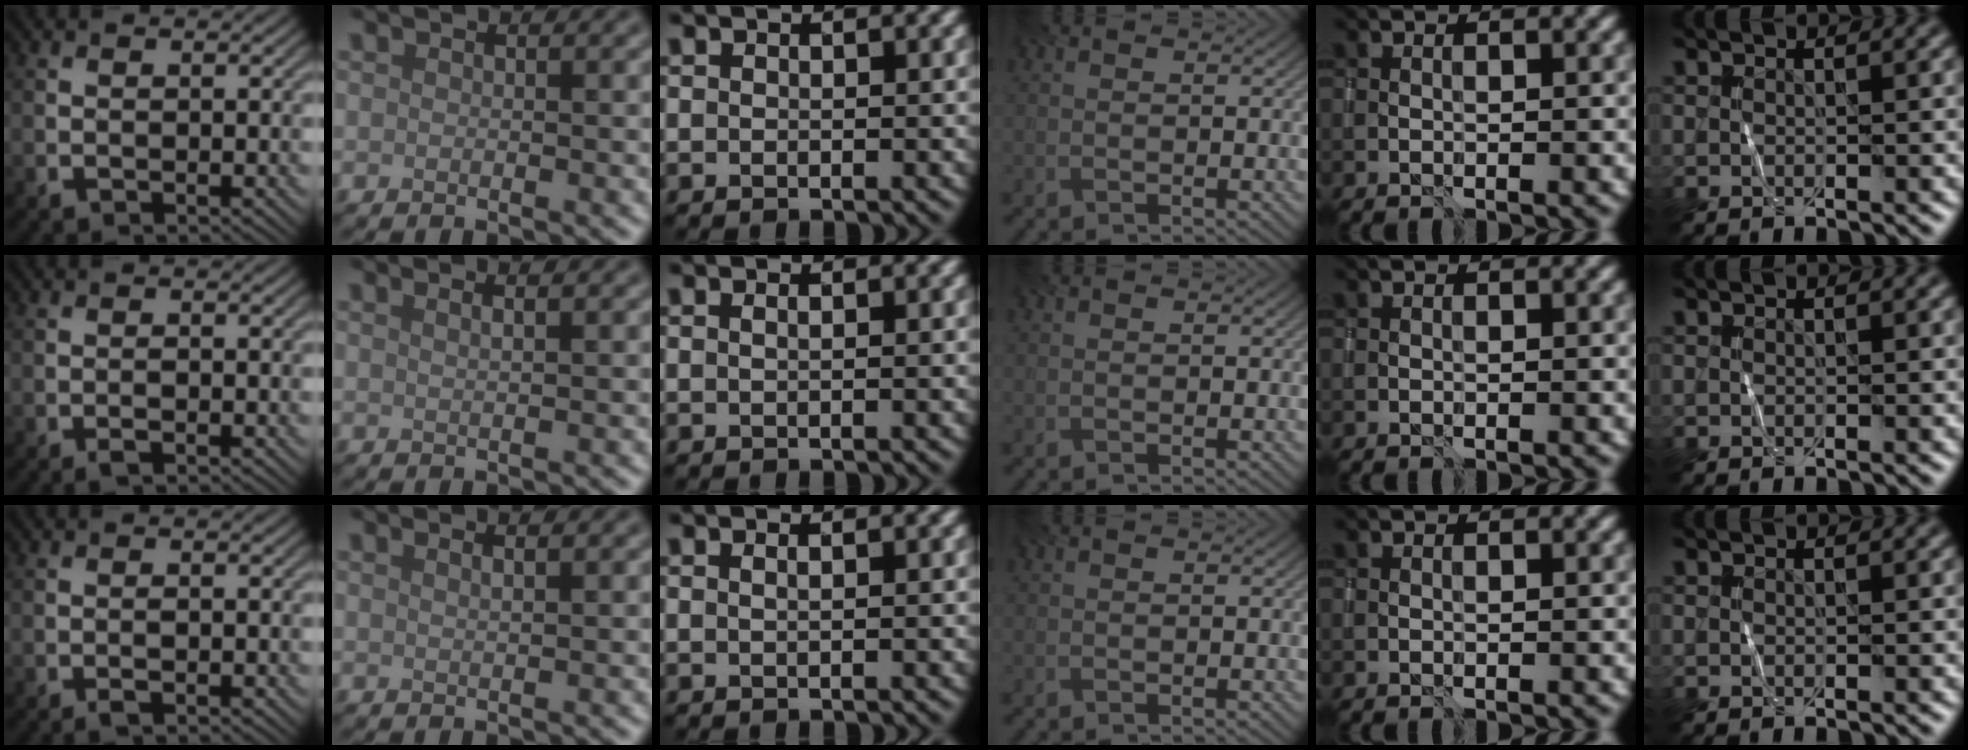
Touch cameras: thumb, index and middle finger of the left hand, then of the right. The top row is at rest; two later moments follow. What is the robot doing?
{"motion": "wrap", "object": "sponge"}